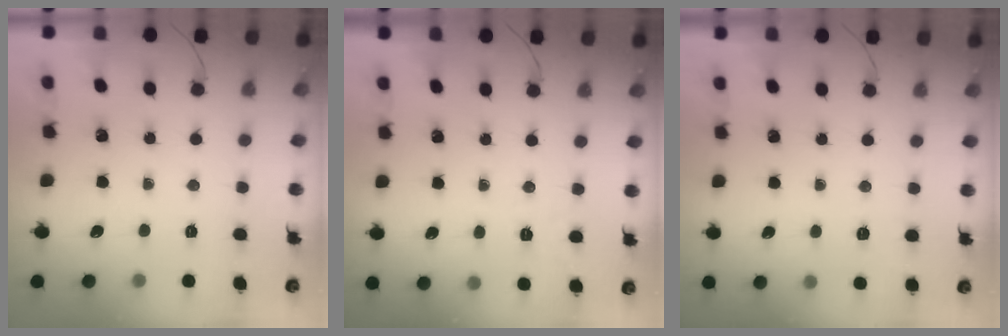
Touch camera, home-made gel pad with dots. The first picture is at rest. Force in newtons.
{"total": 3.9, "press": 3.3, "slide": 2.1}
{"total": 1.6, "press": 0.2, "slide": 1.6}